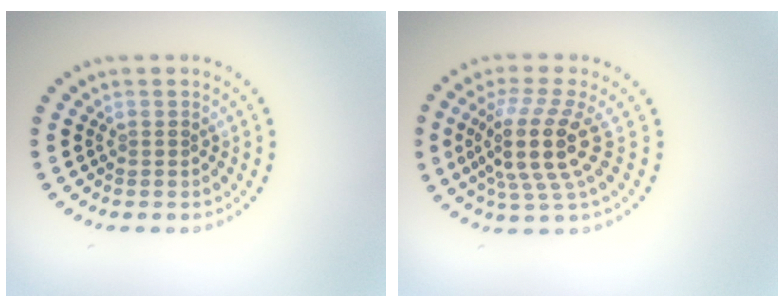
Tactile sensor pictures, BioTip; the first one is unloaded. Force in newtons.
{"total": 5.0, "press": 3.7, "slide": 3.3}